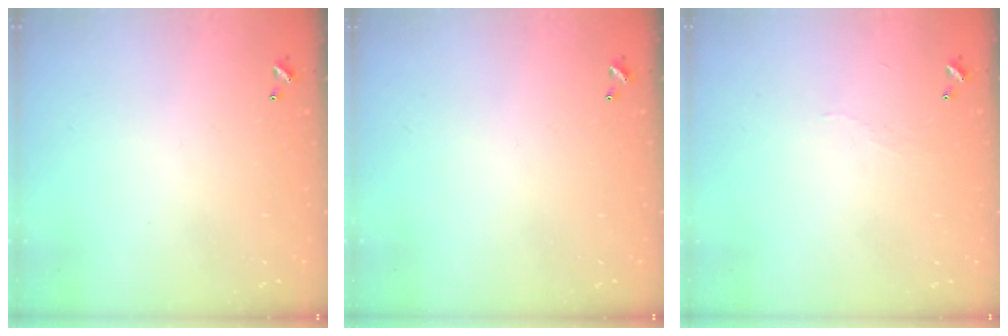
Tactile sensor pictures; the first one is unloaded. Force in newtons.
{"total": 0.0}
{"total": 2.0, "press": 1.9, "slide": 0.4}